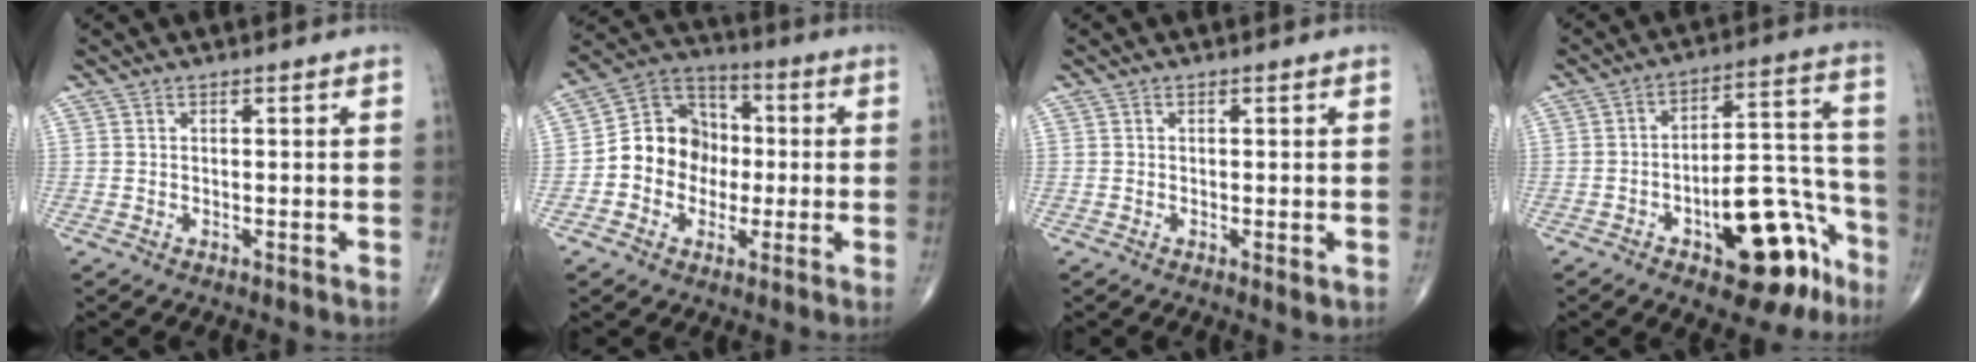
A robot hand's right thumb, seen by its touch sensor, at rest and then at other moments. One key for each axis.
{"total": 13.2, "fx": -1.6, "fy": 11.3, "fz": 6.6, "tx": -0.074, "ty": 0.038, "tz": -0.038}
{"total": 1.4, "fx": -0.3, "fy": 0.4, "fz": 1.3, "tx": -0.024, "ty": -0.006, "tz": -0.005}
{"total": 18.1, "fx": -8.8, "fy": 8.0, "fz": 13.6, "tx": -0.142, "ty": 0.082, "tz": -0.115}